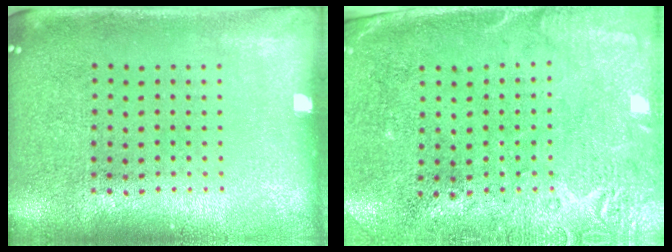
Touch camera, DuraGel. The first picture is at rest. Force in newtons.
{"total": 2.7, "press": 2.3, "slide": 1.5}